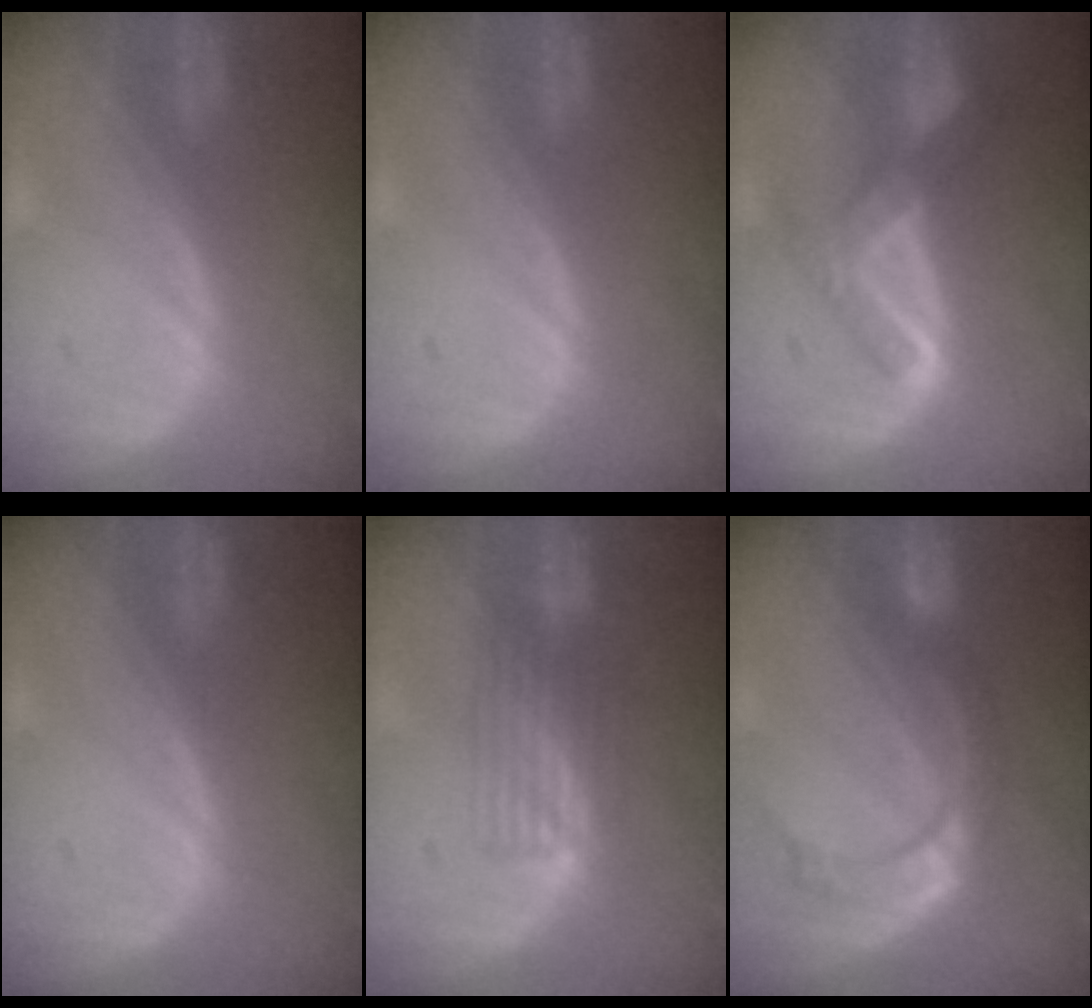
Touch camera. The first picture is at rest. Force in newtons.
{"total": 0.0}
{"total": 6.8, "press": 5.8, "slide": 3.5}
{"total": 0.0}
{"total": 4.0, "press": 3.8, "slide": 1.1}
{"total": 8.7, "press": 7.2, "slide": 4.9}